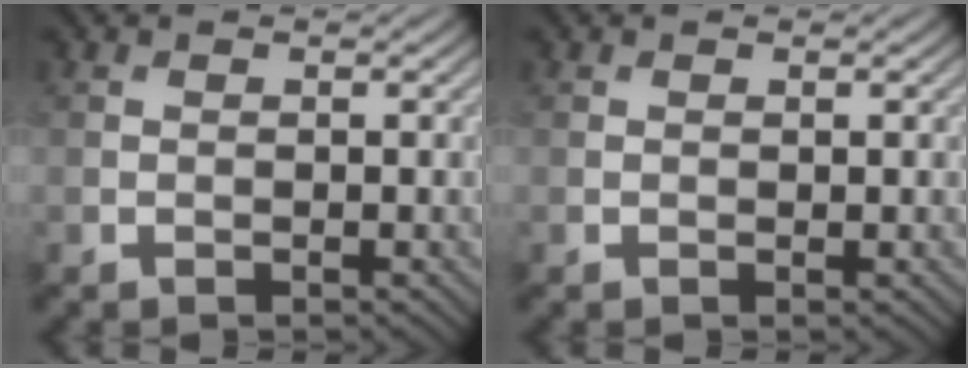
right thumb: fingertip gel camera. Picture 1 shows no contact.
{"total": 0.0}